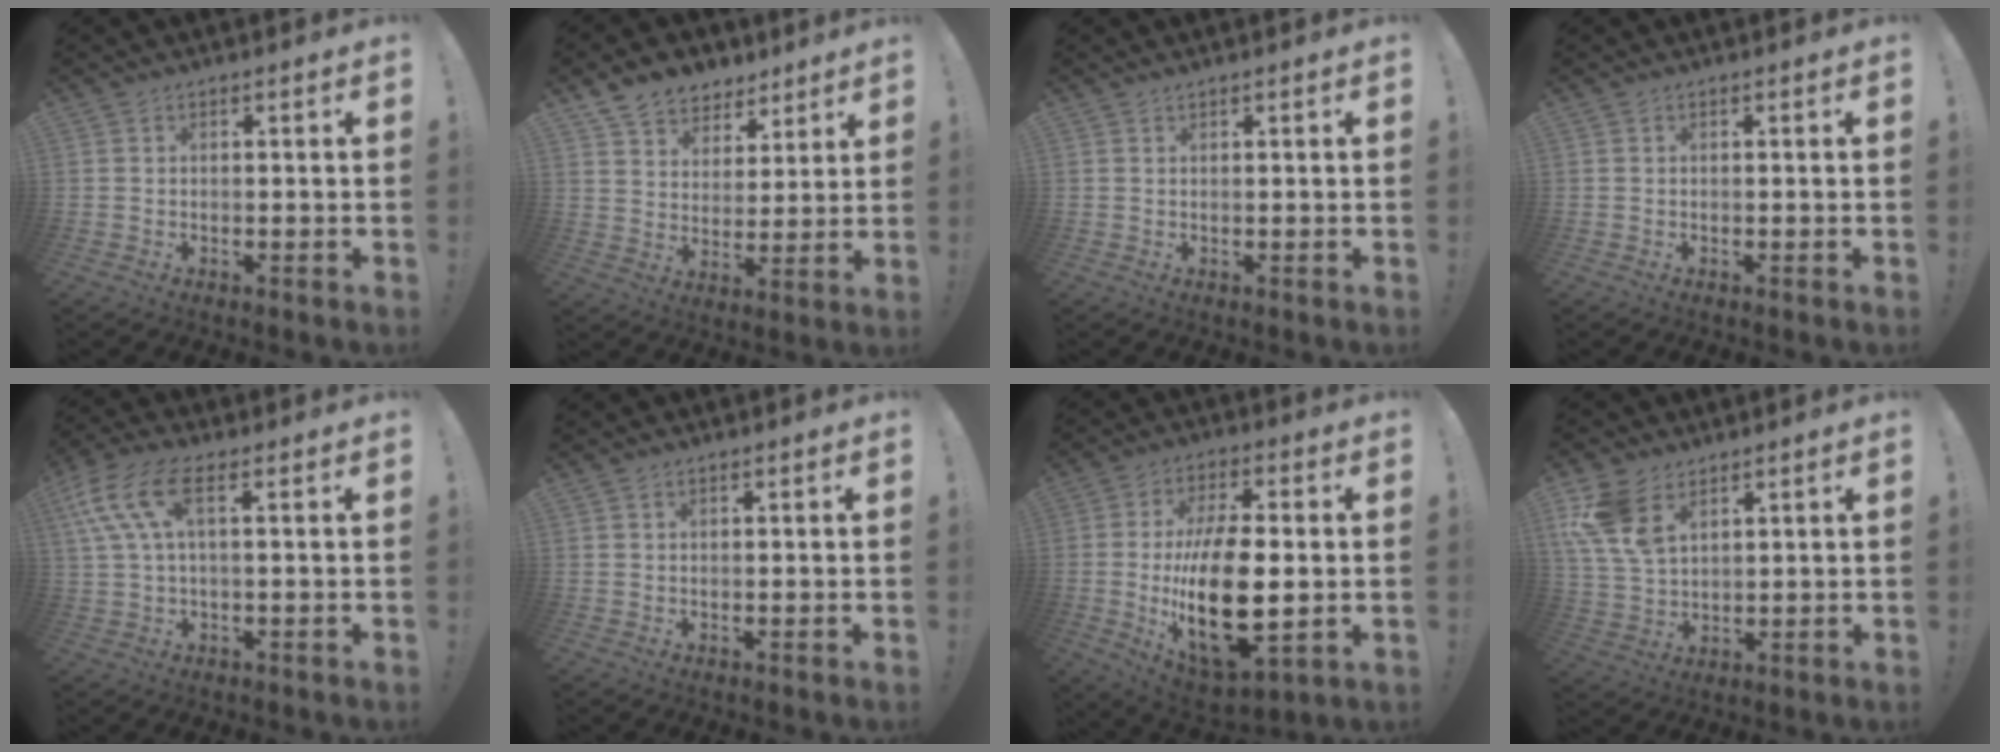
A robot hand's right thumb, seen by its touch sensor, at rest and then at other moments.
{"total": 9.6, "force": [6.9, 6.3, 2.0], "torque": [-0.042, -0.044, 0.140]}
{"total": 0.8, "force": [0.8, -0.2, 0.2], "torque": [0.003, -0.004, 0.013]}
{"total": 0.0}
{"total": 11.3, "force": [3.9, 5.0, 9.3], "torque": [-0.187, -0.002, 0.078]}
{"total": 0.7, "force": [0.5, 0.3, 0.4], "torque": [-0.008, 0.000, 0.009]}
{"total": 23.5, "force": [-1.9, 11.4, 20.4], "torque": [-0.374, -0.013, -0.022]}
{"total": 11.0, "force": [6.1, 6.5, 6.5], "torque": [-0.140, -0.020, 0.122]}